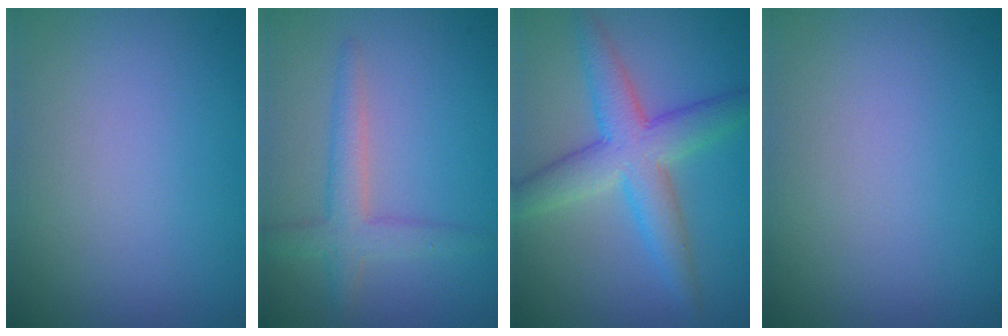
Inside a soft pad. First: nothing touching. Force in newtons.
{"total": 3.0, "press": 3.0, "slide": 0.1}
{"total": 5.9, "press": 5.9, "slide": 0.0}
{"total": 0.0}